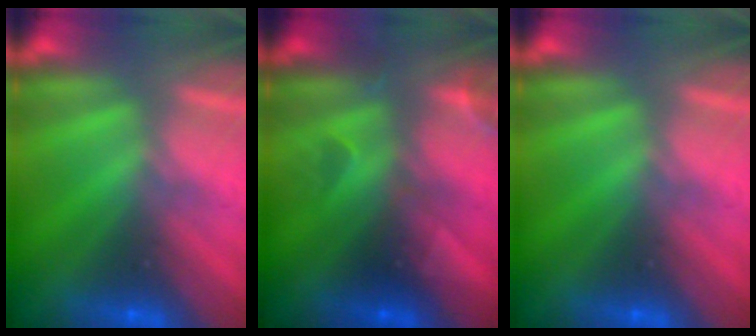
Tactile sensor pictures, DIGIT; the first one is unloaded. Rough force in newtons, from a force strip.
{"total": 2.4}
{"total": 0.0}